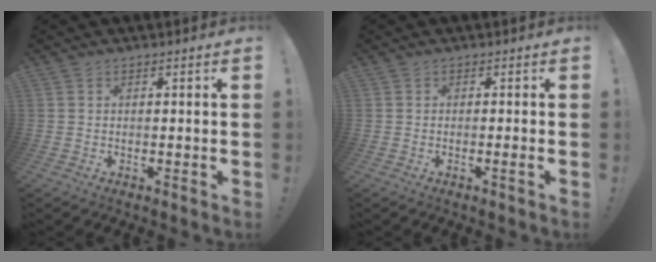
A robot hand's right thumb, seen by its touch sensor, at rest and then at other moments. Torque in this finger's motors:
{"motor_torque": [-0.20, 0.29, 0.10, 0.08, -0.08]}